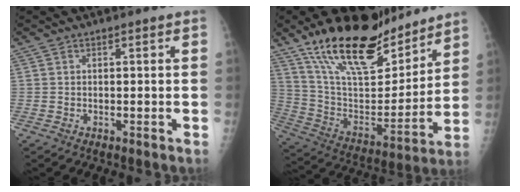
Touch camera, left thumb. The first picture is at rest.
{"total": 23.9, "force": [17.7, 8.9, 13.3], "torque": [-0.188, -0.086, 0.311]}